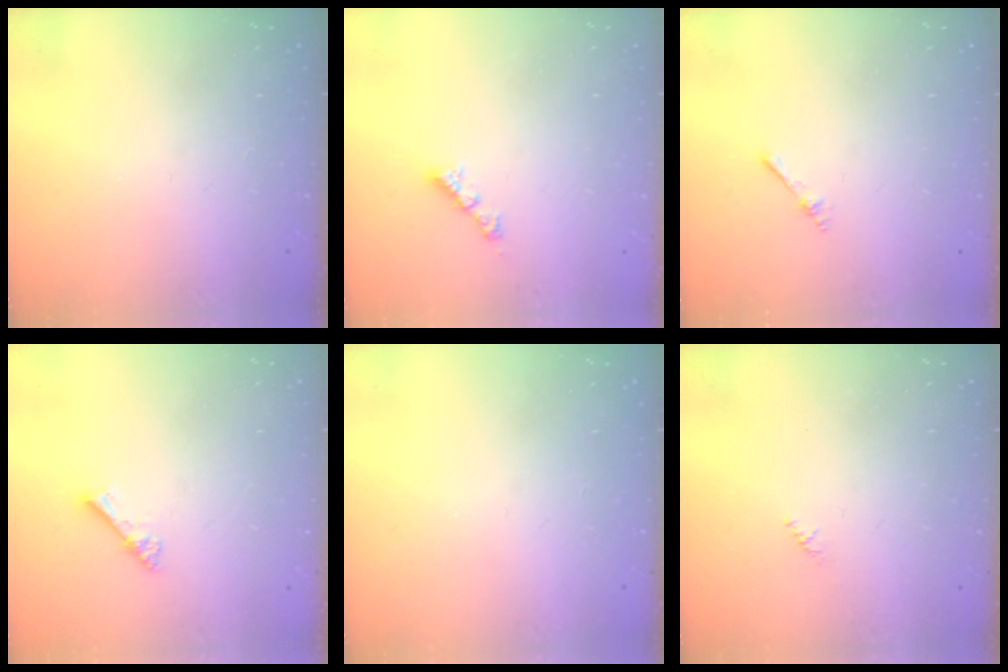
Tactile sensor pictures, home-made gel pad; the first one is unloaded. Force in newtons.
{"total": 2.4, "press": 2.4, "slide": 0.3}
{"total": 2.2, "press": 2.1, "slide": 0.3}
{"total": 2.8, "press": 2.8, "slide": 0.3}
{"total": 0.0}
{"total": 0.8, "press": 0.7, "slide": 0.4}